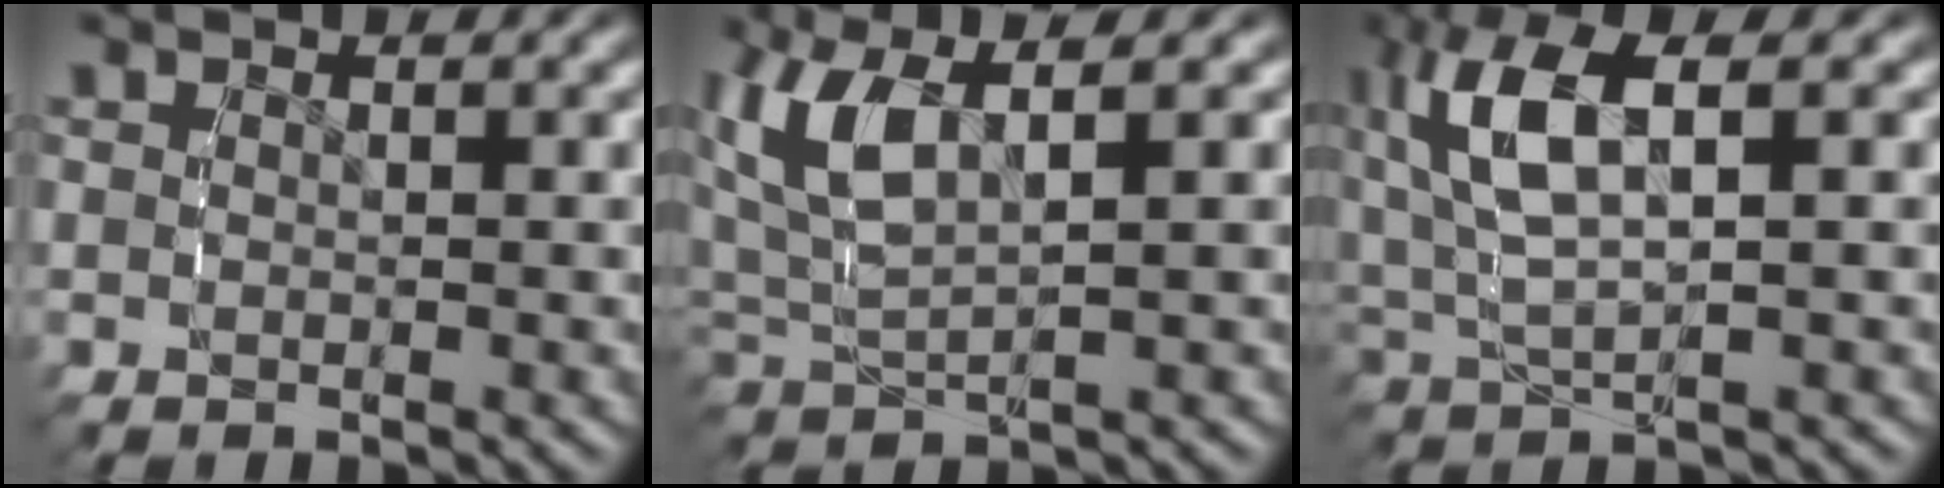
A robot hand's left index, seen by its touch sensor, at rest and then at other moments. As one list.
[{"total": 5.8, "force": [2.0, 3.5, 4.1], "torque": [-0.123, -0.003, 0.041]}, {"total": 5.5, "force": [1.3, 2.3, 4.8], "torque": [-0.118, -0.007, 0.037]}]